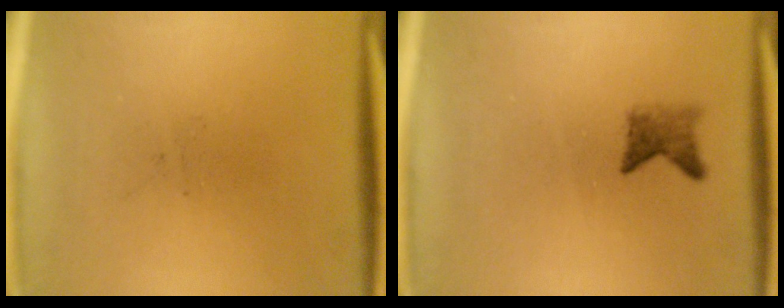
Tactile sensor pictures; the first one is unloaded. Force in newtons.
{"total": 2.0}